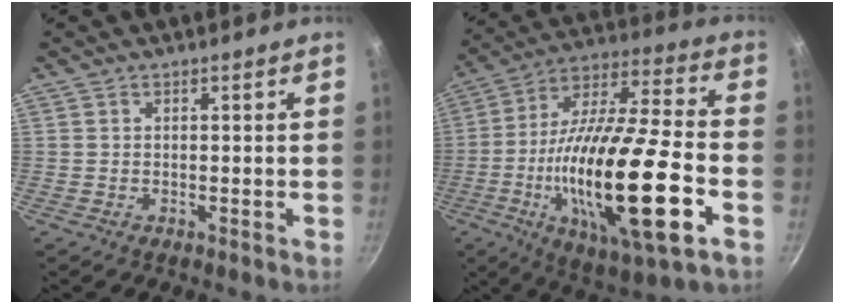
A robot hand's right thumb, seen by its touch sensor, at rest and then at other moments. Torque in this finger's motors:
{"motor_torque": [2.62, 2.39, 2.66, -0.11, 0.81]}